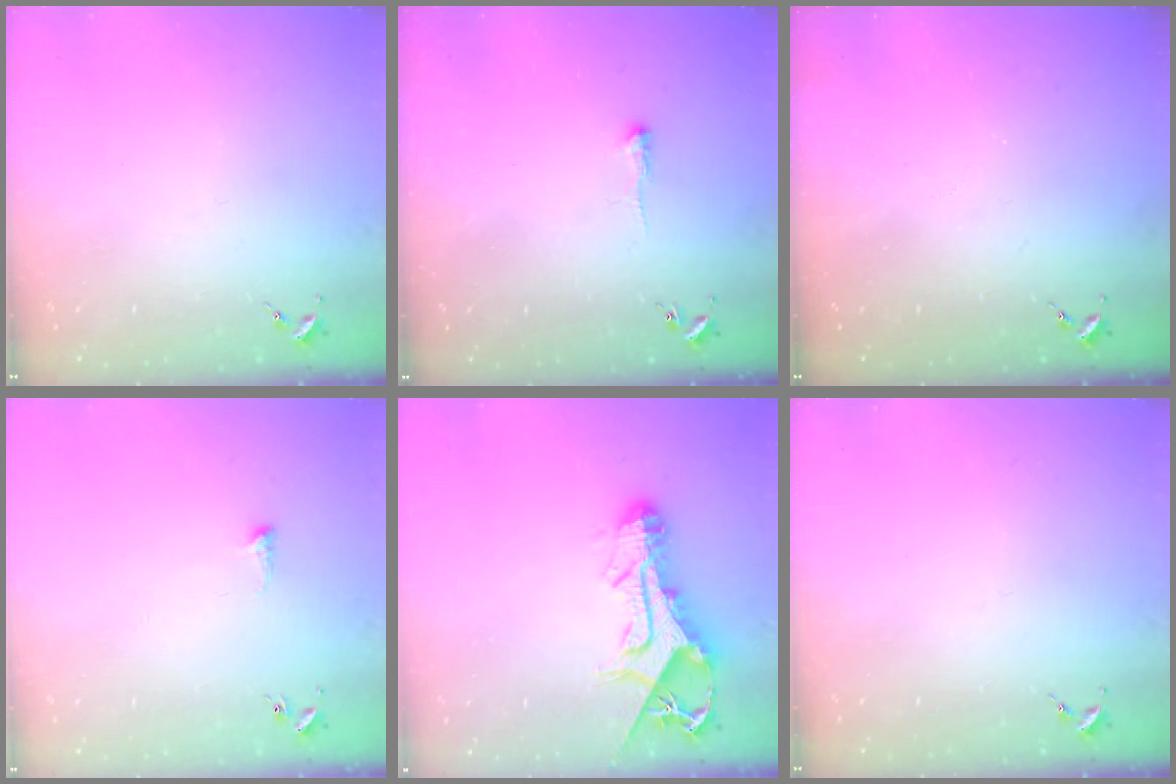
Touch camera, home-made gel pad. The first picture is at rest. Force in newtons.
{"total": 2.5, "press": 2.5, "slide": 0.4}
{"total": 0.0}
{"total": 3.5, "press": 3.4, "slide": 0.6}
{"total": 13.4, "press": 13.3, "slide": 1.3}
{"total": 0.0}